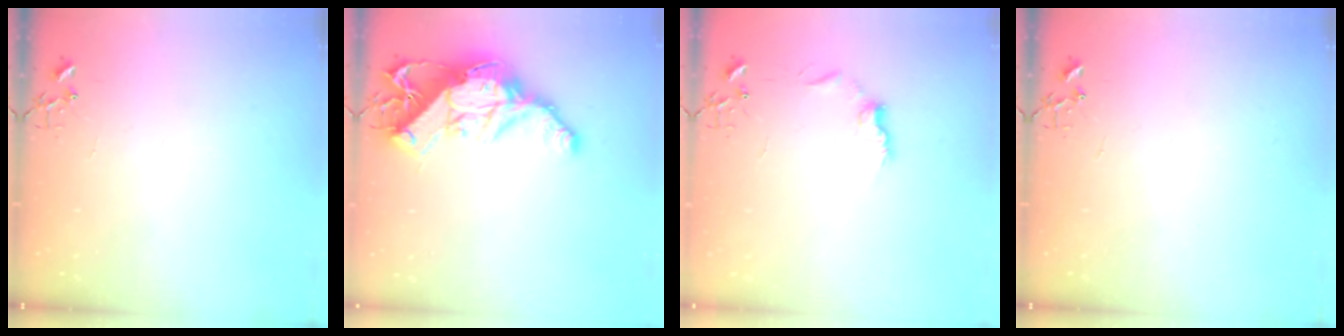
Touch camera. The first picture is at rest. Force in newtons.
{"total": 18.1, "press": 18.0, "slide": 1.6}
{"total": 7.8, "press": 7.8, "slide": 0.4}
{"total": 0.0}